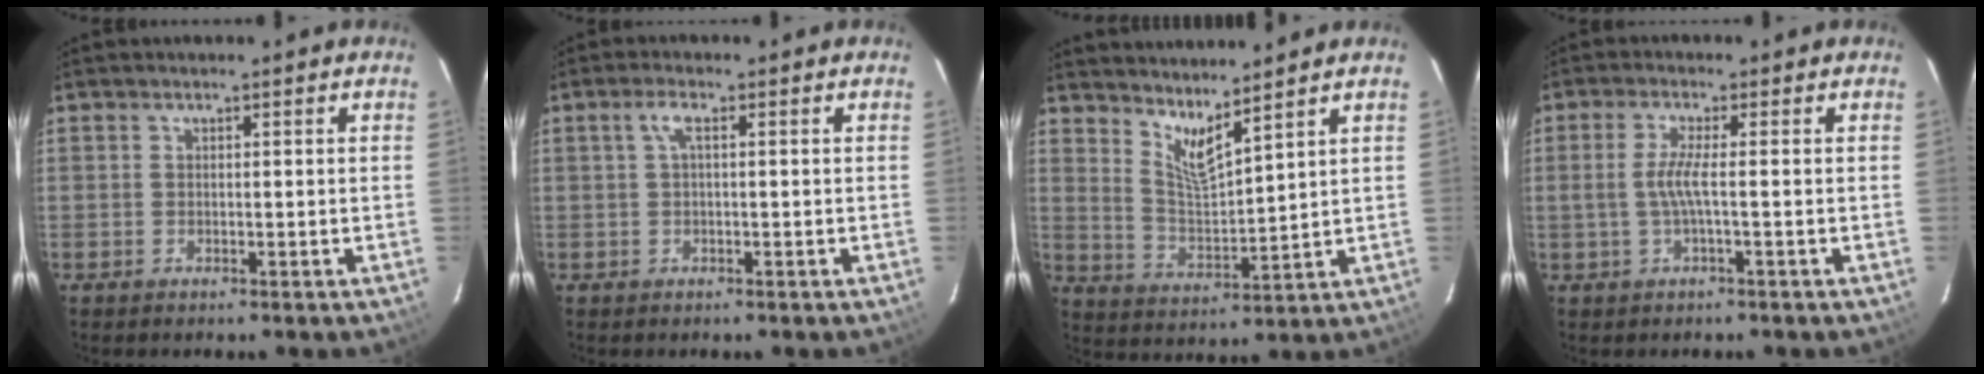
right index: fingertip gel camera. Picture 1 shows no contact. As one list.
[{"total": 2.2, "force": [0.4, 0.5, 2.1], "torque": [-0.041, 0.009, 0.007]}, {"total": 6.9, "force": [5.7, 0.5, 3.8], "torque": [-0.071, -0.015, 0.113]}, {"total": 3.6, "force": [-0.6, -0.3, 3.5], "torque": [-0.074, 0.000, -0.009]}]